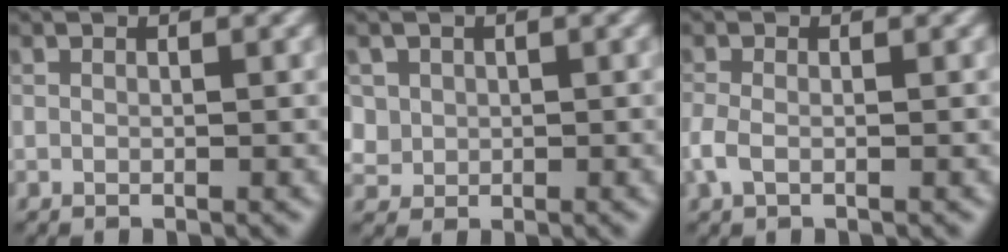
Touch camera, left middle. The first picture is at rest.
{"total": 2.1, "force": [0.8, 1.9, 0.5], "torque": [-0.016, -0.003, 0.037]}
{"total": 1.7, "force": [-0.5, 0.8, 1.4], "torque": [-0.036, -0.001, -0.016]}